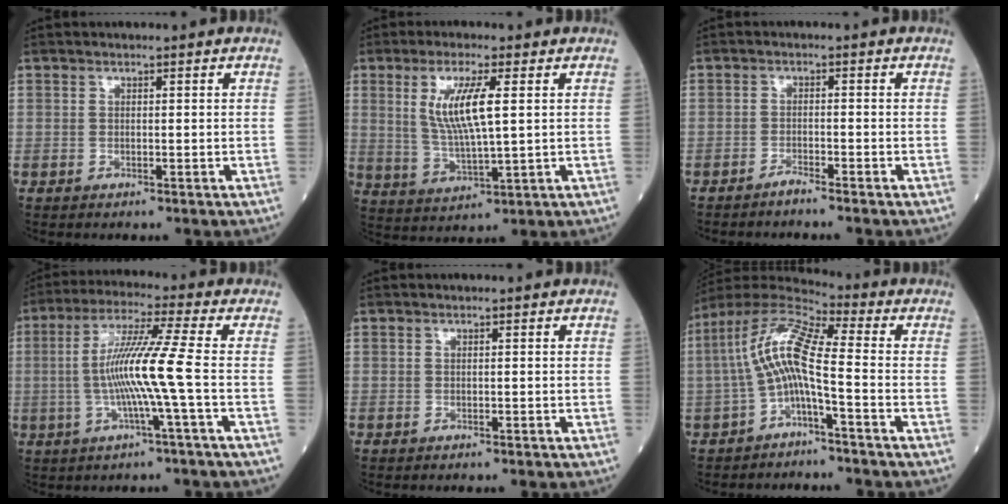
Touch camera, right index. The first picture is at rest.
{"total": 8.6, "force": [2.3, 1.0, 8.2], "torque": [-0.173, -0.004, 0.047]}
{"total": 1.7, "force": [-1.6, -0.4, 0.5], "torque": [-0.011, 0.000, -0.032]}
{"total": 9.9, "force": [-1.3, -1.6, 9.7], "torque": [-0.192, 0.006, -0.026]}
{"total": 0.6, "force": [-0.5, 0.1, 0.2], "torque": [-0.003, -0.001, -0.010]}
{"total": 10.1, "force": [-1.9, 1.5, 9.8], "torque": [-0.201, 0.036, -0.044]}